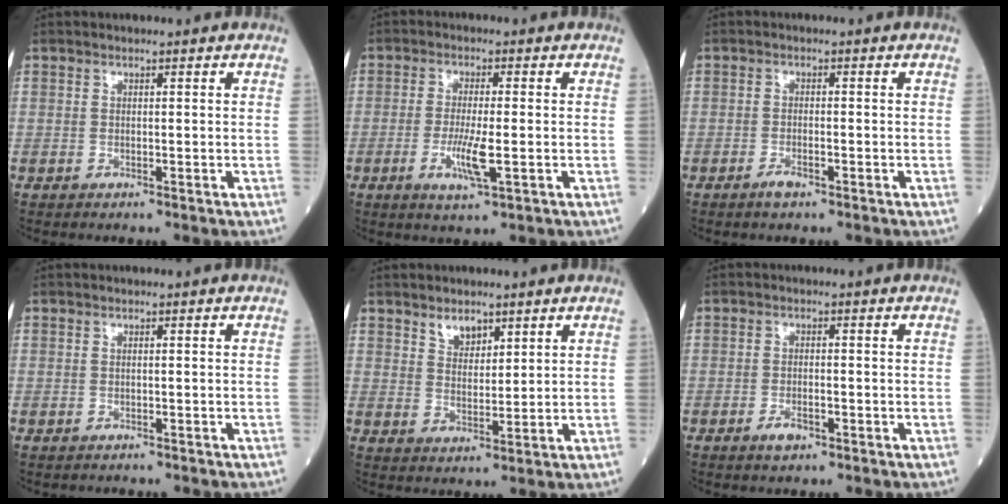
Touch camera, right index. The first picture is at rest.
{"total": 5.3, "force": [-1.5, 0.6, 5.1], "torque": [-0.102, -0.011, -0.024]}
{"total": 1.8, "force": [-1.2, 0.4, 1.2], "torque": [-0.025, -0.001, -0.021]}
{"total": 1.1, "force": [-0.9, 0.5, 0.1], "torque": [-0.007, 0.001, -0.013]}
{"total": 3.5, "force": [2.5, 1.8, 1.7], "torque": [-0.030, -0.002, 0.049]}
{"total": 2.3, "force": [-1.4, 0.9, 1.7], "torque": [-0.031, 0.000, -0.023]}